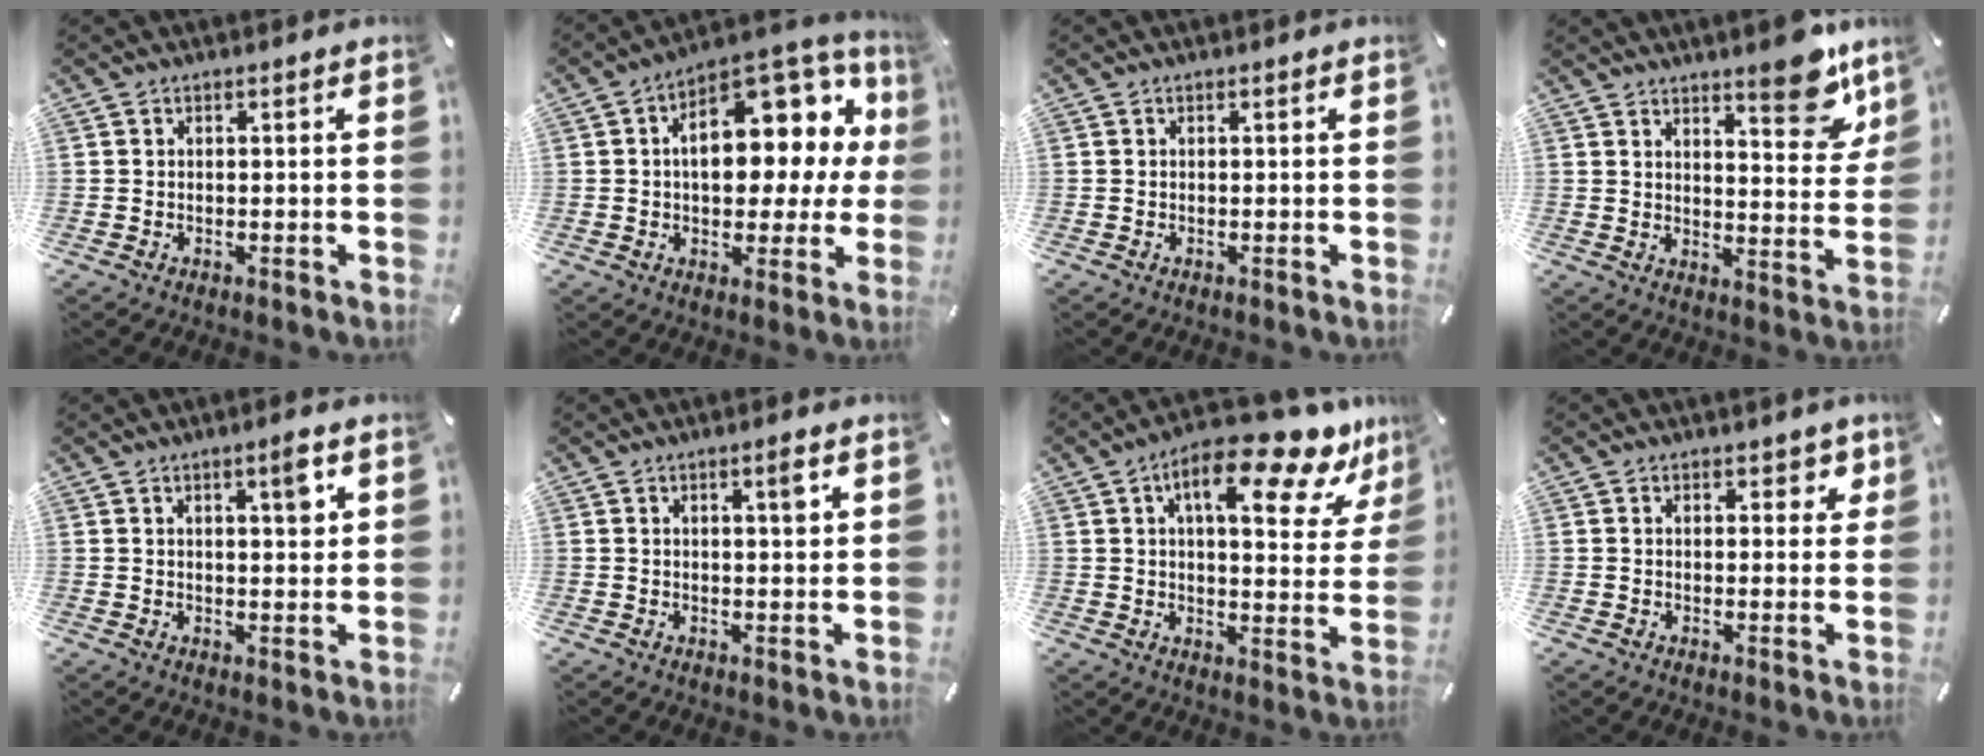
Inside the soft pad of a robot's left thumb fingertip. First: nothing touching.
{"total": 17.7, "force": [4.9, 10.5, 13.3], "torque": [-0.172, -0.042, 0.081]}
{"total": 0.0}
{"total": 11.4, "force": [8.5, 3.6, 6.6], "torque": [-0.072, -0.060, 0.139]}
{"total": 5.3, "force": [2.5, 1.5, 4.4], "torque": [-0.059, -0.009, 0.035]}
{"total": 3.3, "force": [1.6, 0.5, 2.8], "torque": [-0.042, -0.004, 0.021]}
{"total": 18.2, "force": [11.2, 6.4, 12.8], "torque": [-0.182, -0.073, 0.173]}
{"total": 3.1, "force": [1.7, 2.0, 1.6], "torque": [-0.005, -0.005, 0.021]}